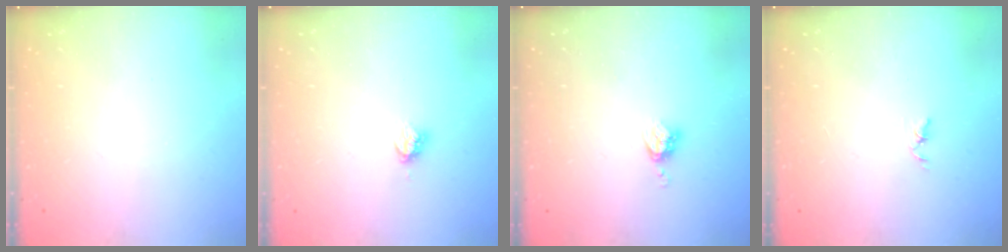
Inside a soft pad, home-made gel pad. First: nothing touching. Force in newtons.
{"total": 3.8, "press": 3.8, "slide": 0.4}
{"total": 4.0, "press": 4.0, "slide": 0.5}
{"total": 1.8, "press": 1.7, "slide": 0.3}